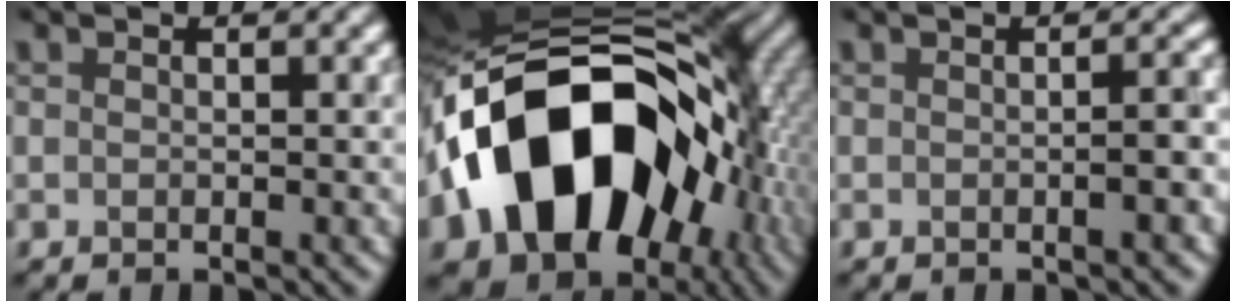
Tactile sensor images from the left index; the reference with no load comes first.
{"total": 19.3, "force": [-3.6, 13.0, 13.8], "torque": [-0.241, 0.002, -0.064]}
{"total": 1.8, "force": [-0.4, 0.4, 1.7], "torque": [-0.013, 0.007, -0.003]}